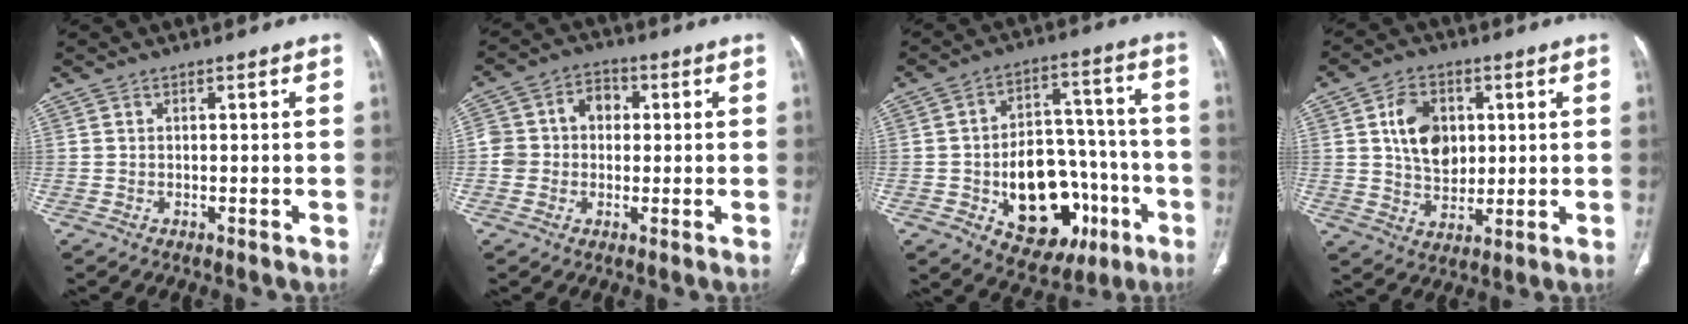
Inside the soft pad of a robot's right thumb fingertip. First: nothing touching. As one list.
[{"total": 8.1, "force": [0.4, 7.0, 4.2], "torque": [-0.051, 0.030, -0.001]}, {"total": 20.9, "force": [-6.7, 13.7, 14.3], "torque": [-0.164, 0.049, -0.078]}, {"total": 10.4, "force": [2.3, 7.6, 6.7], "torque": [-0.084, -0.009, 0.044]}]